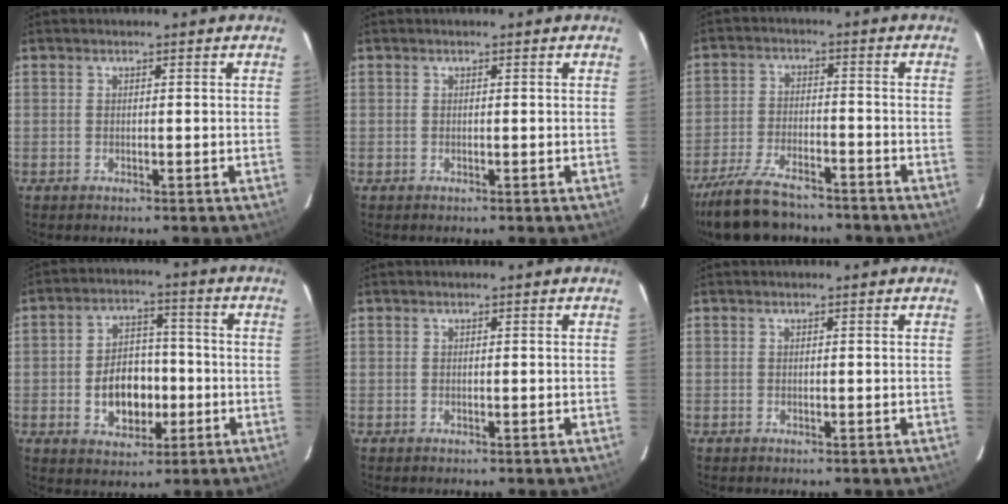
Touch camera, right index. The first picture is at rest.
{"total": 0.0}
{"total": 15.3, "force": [-12.6, 5.2, 7.0], "torque": [-0.163, -0.016, -0.214]}
{"total": 10.3, "force": [-2.3, 7.2, 7.0], "torque": [-0.137, 0.021, -0.024]}
{"total": 0.0}
{"total": 0.0}